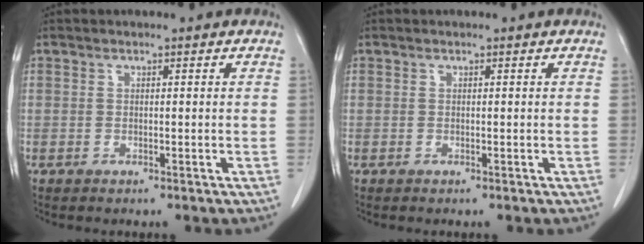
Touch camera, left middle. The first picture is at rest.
{"total": 0.0}